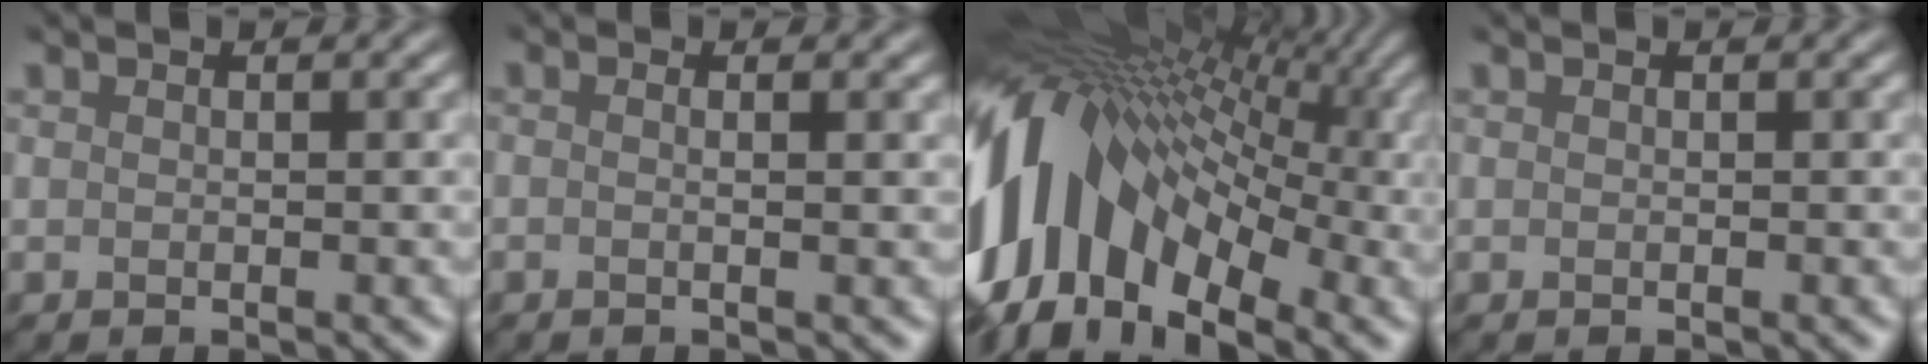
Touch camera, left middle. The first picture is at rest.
{"total": 1.5, "force": [0.3, 0.8, 1.2], "torque": [0.004, 0.006, -0.018]}
{"total": 12.9, "force": [-0.8, 8.2, 9.9], "torque": [-0.225, 0.025, -0.005]}
{"total": 0.0}